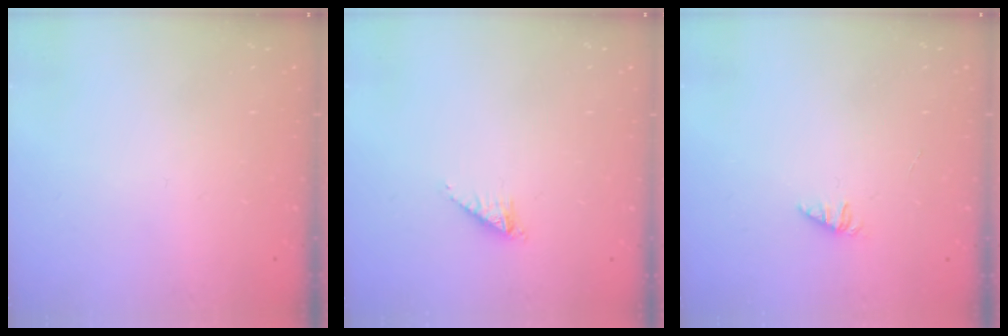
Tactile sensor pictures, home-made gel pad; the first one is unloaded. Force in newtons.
{"total": 2.2, "press": 2.2, "slide": 0.3}
{"total": 1.8, "press": 1.7, "slide": 0.4}